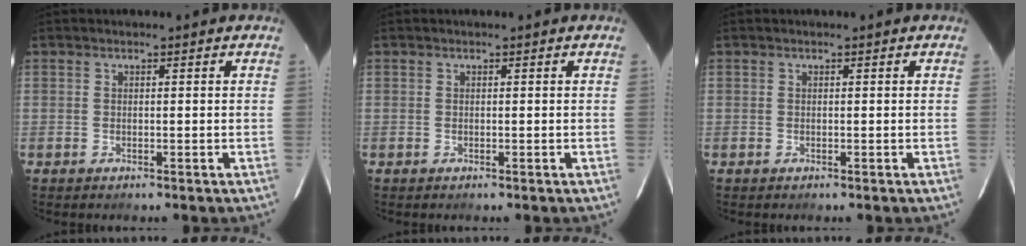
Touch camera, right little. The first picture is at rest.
{"total": 0.0}
{"total": 0.0}